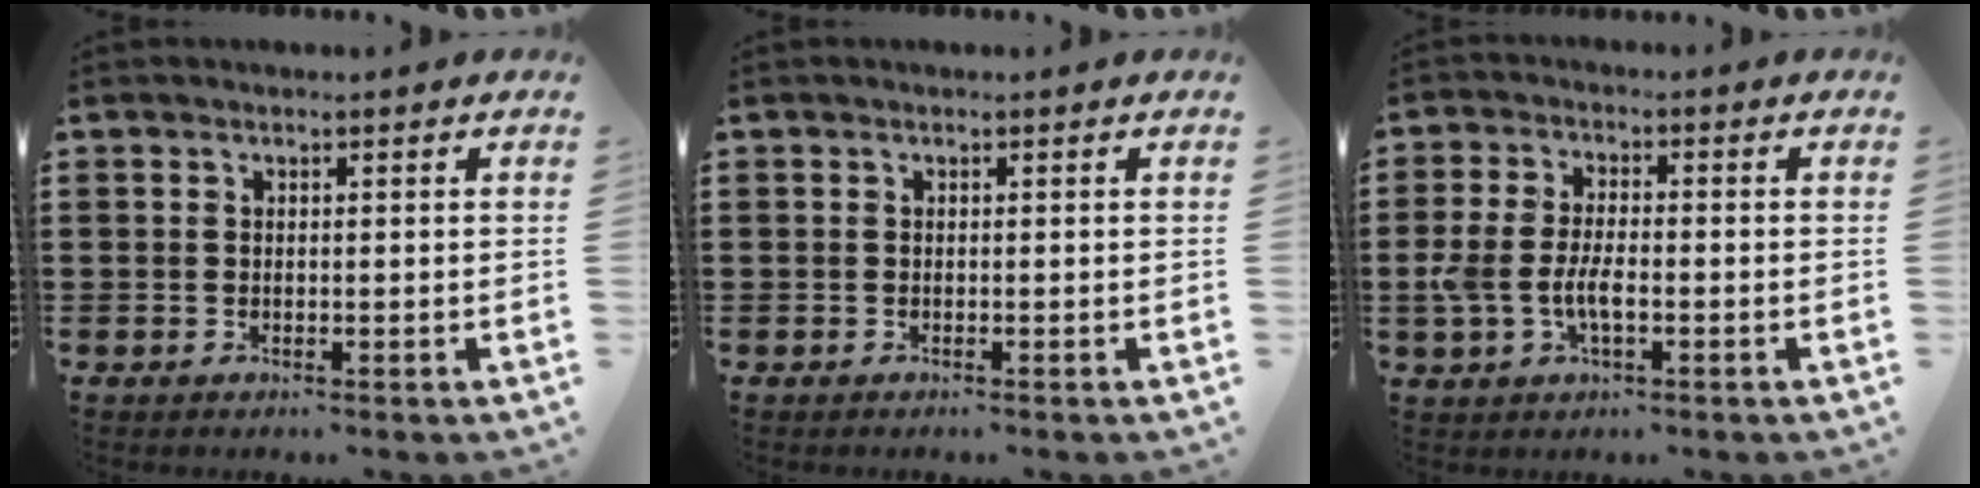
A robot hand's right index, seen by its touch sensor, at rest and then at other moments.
{"total": 0.0}
{"total": 5.3, "force": [-1.5, 2.6, 4.4], "torque": [-0.110, -0.003, -0.035]}